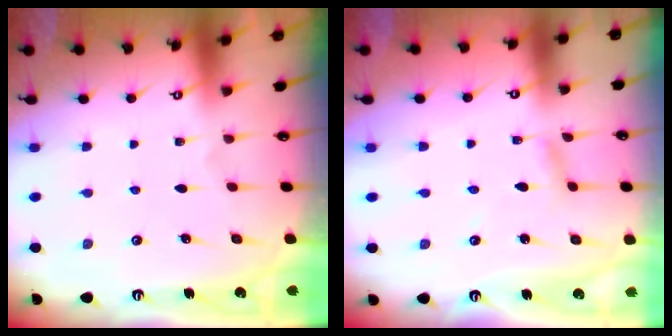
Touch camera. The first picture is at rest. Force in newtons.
{"total": 2.9, "press": 2.9, "slide": 0.3}